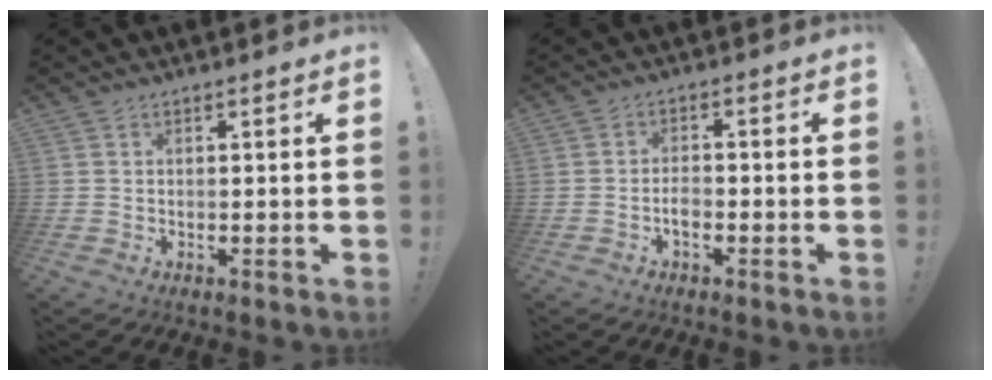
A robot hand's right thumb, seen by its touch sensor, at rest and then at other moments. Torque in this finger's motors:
{"motor_torque": [0.46, 0.53, 0.48, -0.56, 0.08]}